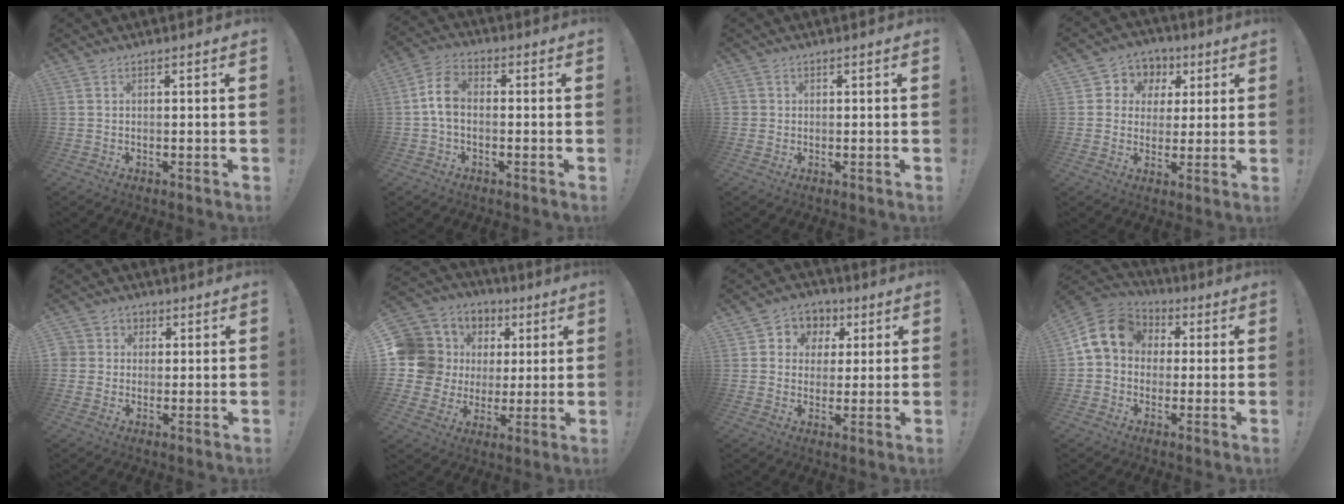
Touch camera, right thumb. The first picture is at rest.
{"total": 7.6, "force": [-0.3, 4.8, 5.8], "torque": [-0.105, 0.010, 0.000]}
{"total": 1.4, "force": [0.1, 1.3, 0.2], "torque": [-0.010, 0.004, 0.004]}
{"total": 7.3, "force": [1.3, 7.0, 1.8], "torque": [-0.027, -0.007, 0.029]}
{"total": 4.9, "force": [0.4, 4.8, 1.0], "torque": [-0.029, 0.005, 0.007]}
{"total": 14.2, "force": [3.2, 12.9, 4.9], "torque": [-0.093, -0.013, 0.093]}
{"total": 6.9, "force": [0.7, 6.7, 1.7], "torque": [-0.017, -0.001, 0.018]}
{"total": 12.9, "force": [2.6, 10.5, 7.0], "torque": [-0.114, 0.011, 0.056]}